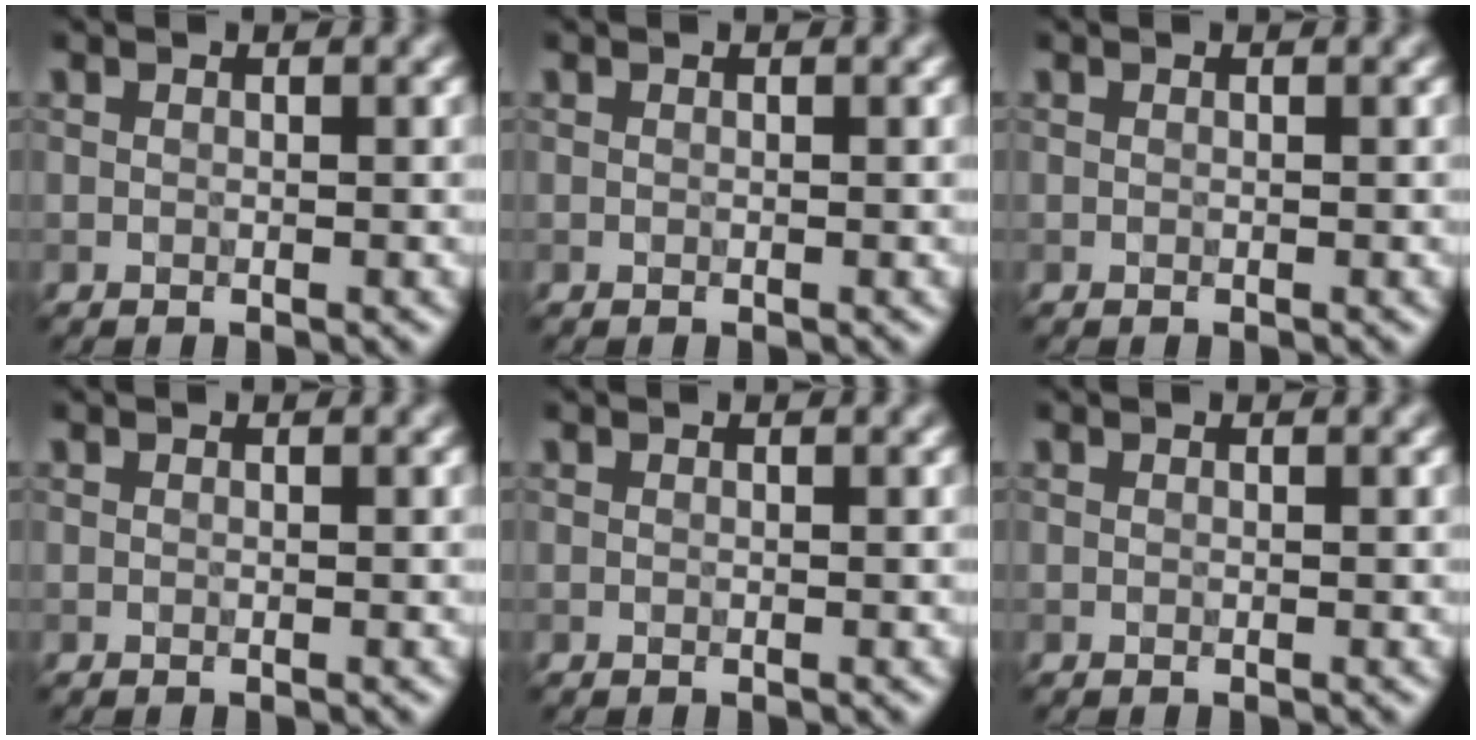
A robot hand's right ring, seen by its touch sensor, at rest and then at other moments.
{"total": 0.0}
{"total": 0.0}
{"total": 0.0}
{"total": 0.0}
{"total": 0.0}